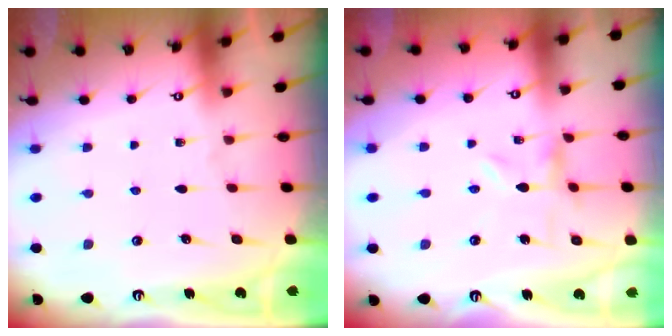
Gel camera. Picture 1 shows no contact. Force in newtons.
{"total": 2.3, "press": 2.3, "slide": 0.4}